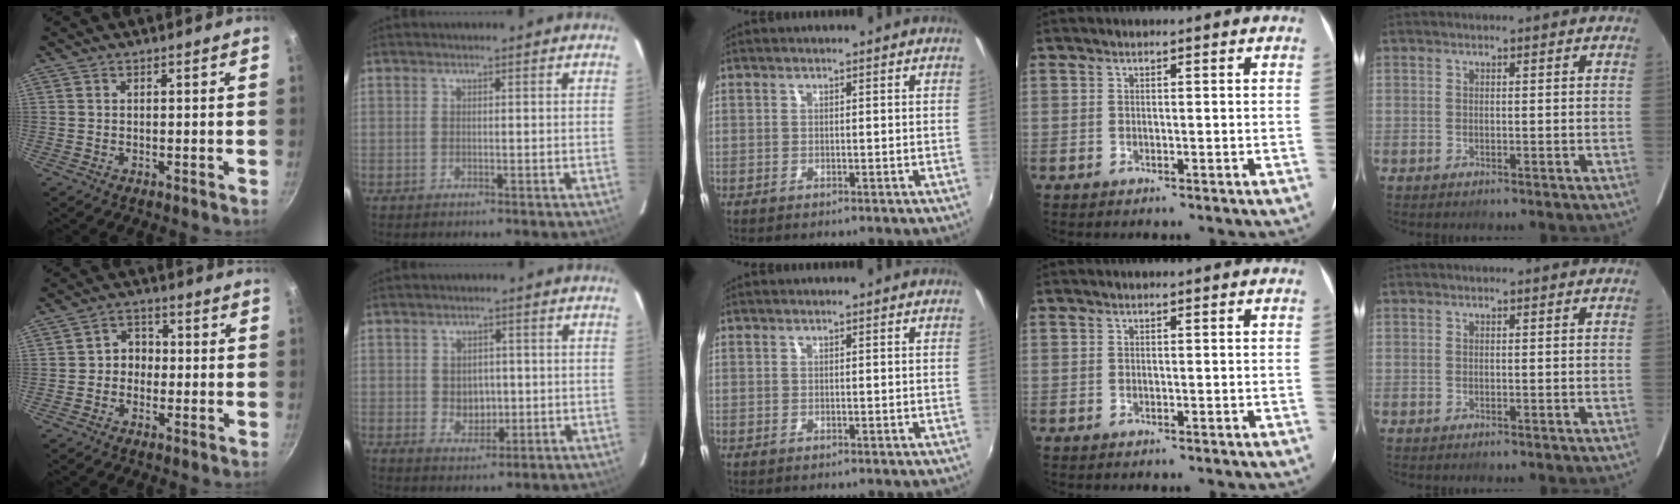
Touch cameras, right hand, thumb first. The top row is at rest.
{"thumb": {"total": 4.5, "force": [-0.6, 3.9, 2.1], "torque": [0.001, 0.016, -0.018]}, "index": {"total": 4.5, "force": [-0.3, 3.8, 2.5], "torque": [-0.041, 0.000, 0.003]}}